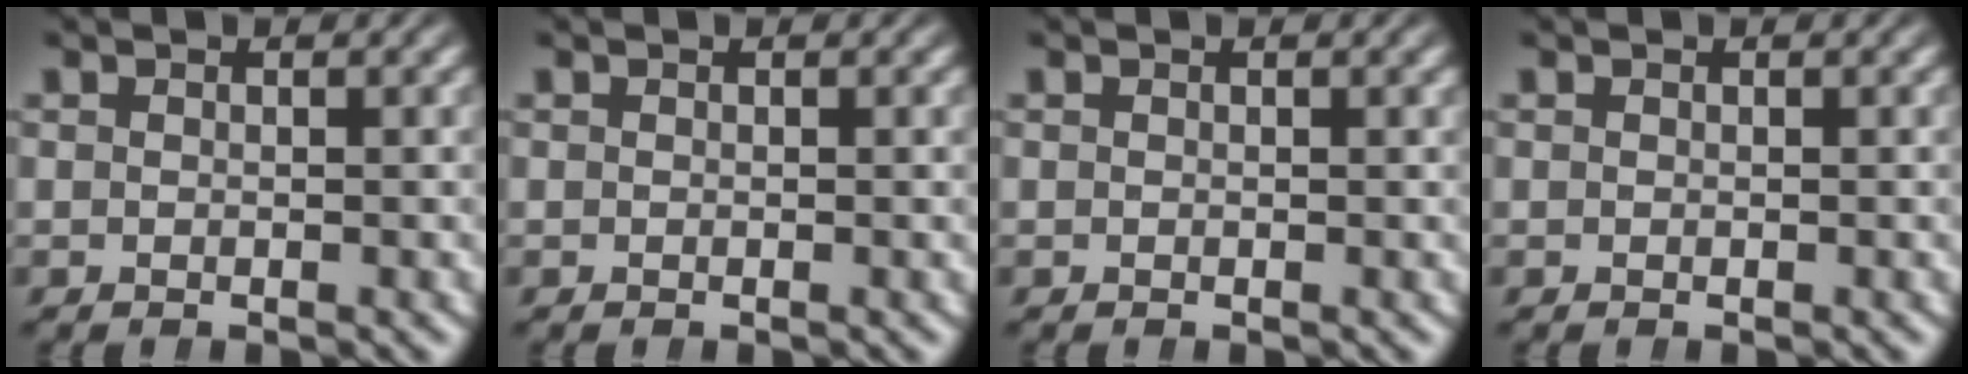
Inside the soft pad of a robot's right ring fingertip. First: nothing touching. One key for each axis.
{"total": 0.0}
{"total": 0.0}
{"total": 0.0}